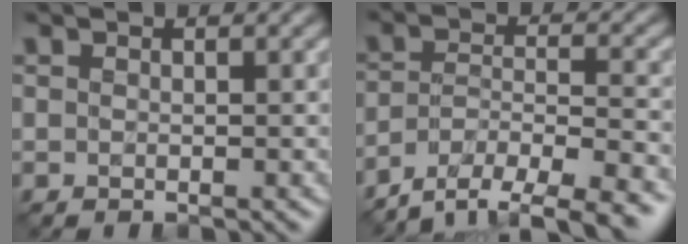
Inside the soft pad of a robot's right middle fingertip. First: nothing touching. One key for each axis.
{"total": 8.2, "fx": -7.0, "fy": 2.3, "fz": 3.7, "tx": -0.060, "ty": -0.015, "tz": -0.113}